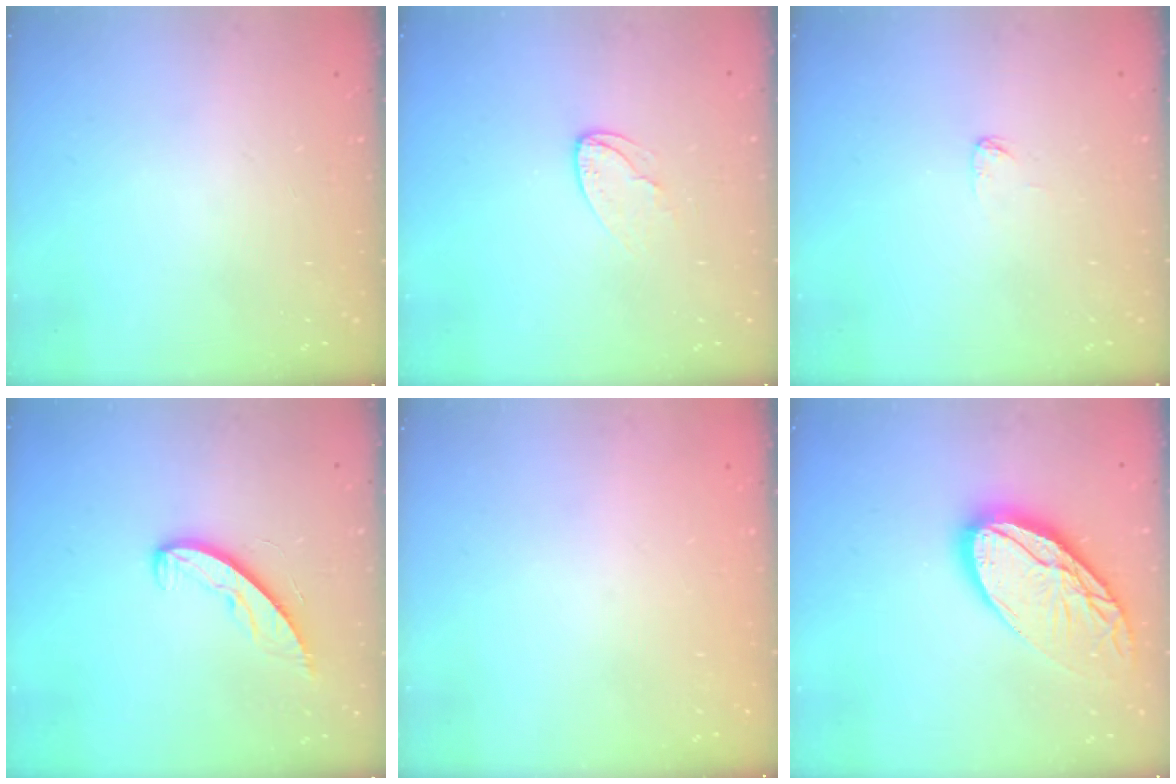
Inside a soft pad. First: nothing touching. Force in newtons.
{"total": 6.1, "press": 6.1, "slide": 0.5}
{"total": 2.9, "press": 2.9, "slide": 0.1}
{"total": 8.0, "press": 7.9, "slide": 0.9}
{"total": 0.0}
{"total": 16.8, "press": 16.7, "slide": 1.9}